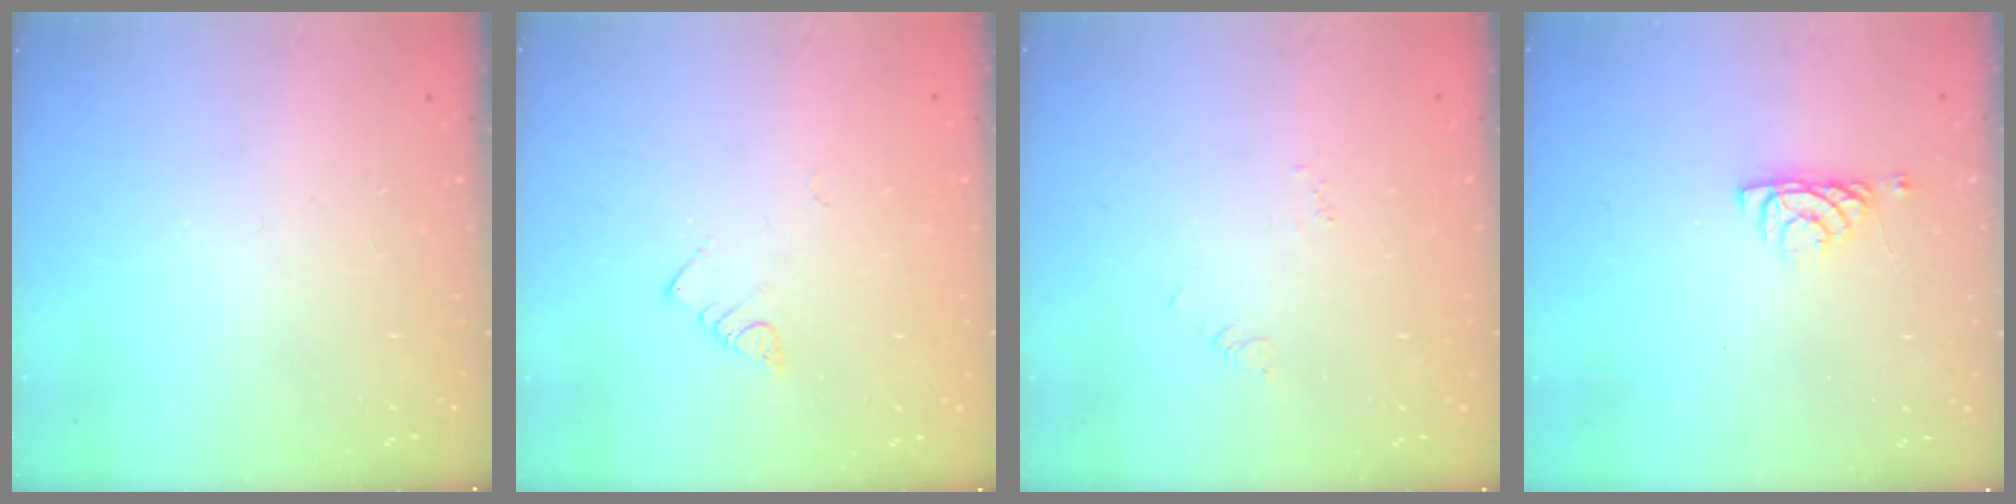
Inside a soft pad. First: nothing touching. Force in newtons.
{"total": 2.7, "press": 2.7, "slide": 0.4}
{"total": 1.7, "press": 1.6, "slide": 0.3}
{"total": 4.7, "press": 4.6, "slide": 0.7}